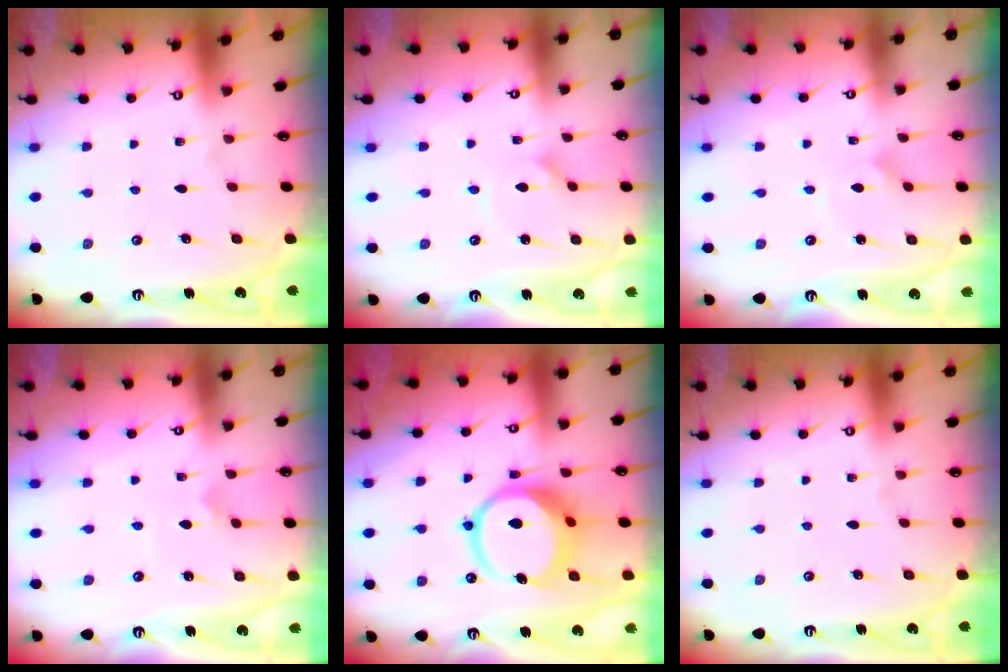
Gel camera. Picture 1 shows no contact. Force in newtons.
{"total": 1.2, "press": 1.2, "slide": 0.2}
{"total": 2.2, "press": 2.2, "slide": 0.2}
{"total": 3.6, "press": 3.6, "slide": 0.2}
{"total": 13.3, "press": 13.1, "slide": 1.9}
{"total": 0.0}